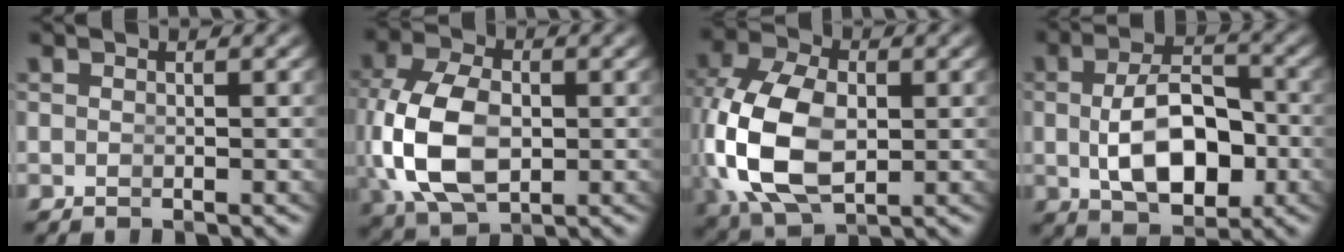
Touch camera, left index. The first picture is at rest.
{"total": 9.1, "force": [-0.6, 6.3, 6.5], "torque": [-0.169, -0.033, 0.016]}
{"total": 10.7, "force": [-0.7, 7.7, 7.4], "torque": [-0.197, -0.046, 0.018]}
{"total": 7.5, "force": [-1.2, 4.1, 6.1], "torque": [-0.089, -0.010, -0.012]}